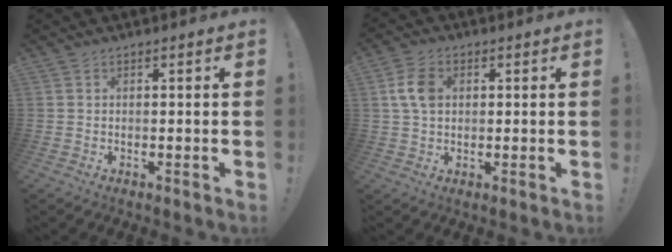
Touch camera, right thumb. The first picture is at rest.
{"total": 7.8, "force": [1.4, 5.5, 5.3], "torque": [-0.100, 0.005, 0.027]}